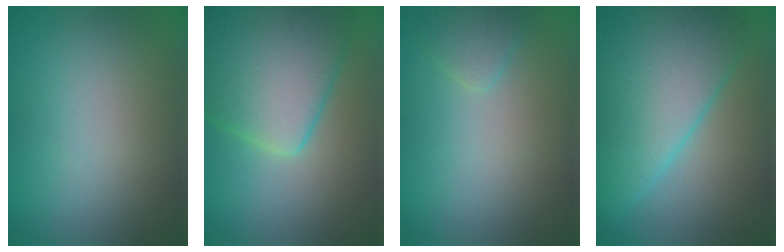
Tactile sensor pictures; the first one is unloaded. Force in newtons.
{"total": 9.6, "press": 9.6, "slide": 0.6}
{"total": 1.5, "press": 1.5, "slide": 0.2}
{"total": 10.1, "press": 10.1, "slide": 0.5}